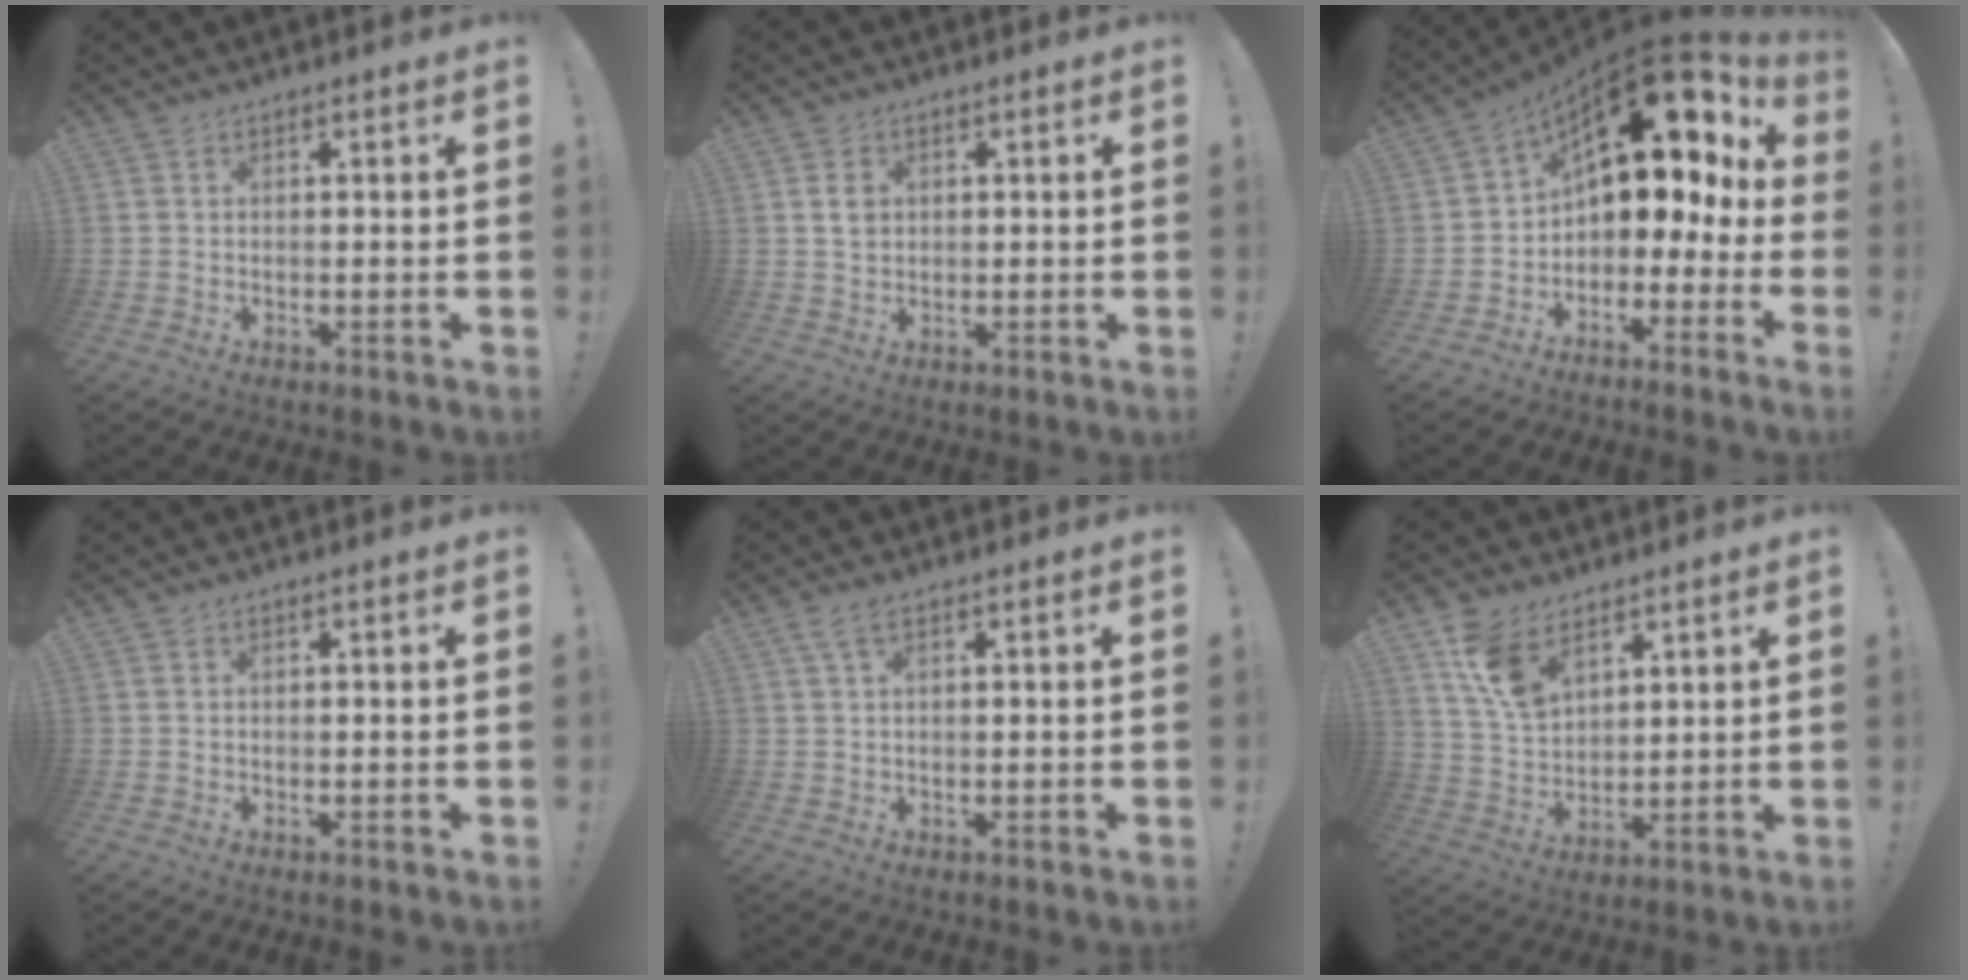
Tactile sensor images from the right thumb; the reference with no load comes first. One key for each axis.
{"total": 3.1, "fx": 0.7, "fy": 2.6, "fz": 1.7, "tx": -0.013, "ty": -0.002, "tz": 0.010}
{"total": 15.3, "fx": 7.5, "fy": 7.9, "fz": 10.8, "tx": -0.152, "ty": -0.060, "tz": 0.137}
{"total": 0.0}
{"total": 3.3, "fx": 1.5, "fy": 1.2, "fz": 2.7, "tx": -0.062, "ty": 0.006, "tz": 0.031}
{"total": 10.5, "fx": 6.9, "fy": 5.7, "fz": 5.5, "tx": -0.098, "ty": -0.032, "tz": 0.135}